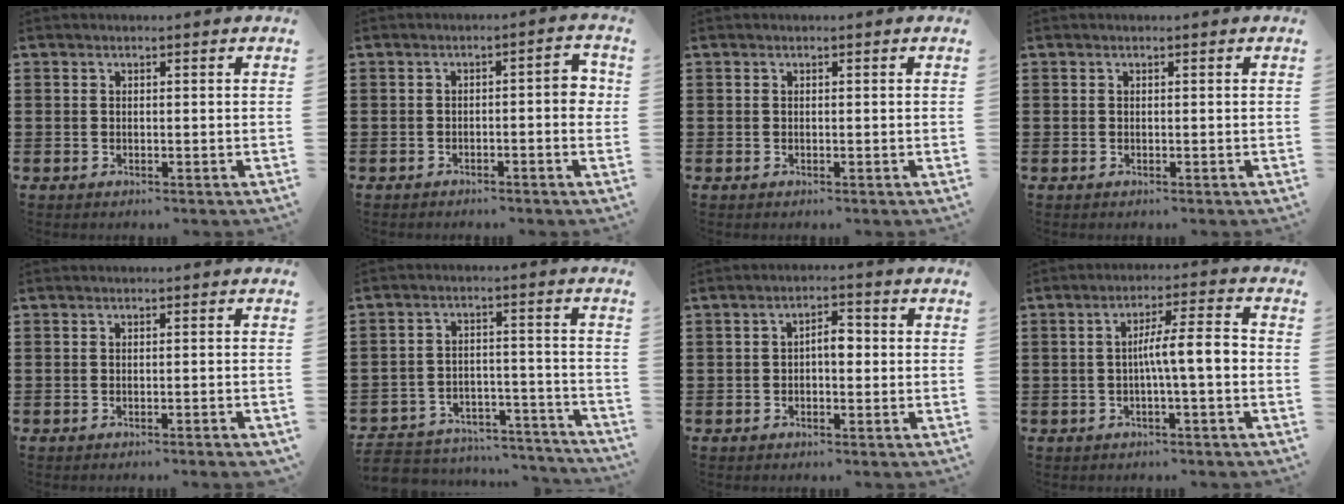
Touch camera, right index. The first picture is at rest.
{"total": 3.1, "force": [-0.9, 0.6, 2.9], "torque": [-0.040, 0.002, -0.021]}
{"total": 0.0}
{"total": 0.0}
{"total": 1.1, "force": [-0.8, -0.1, 0.7], "torque": [-0.012, -0.002, -0.016]}
{"total": 5.4, "force": [-5.2, 1.1, 0.8], "torque": [-0.019, 0.009, -0.106]}
{"total": 3.2, "force": [-0.3, 1.3, 2.9], "torque": [-0.055, 0.007, -0.008]}
{"total": 5.9, "force": [-0.9, 0.9, 5.8], "torque": [-0.105, 0.006, -0.020]}